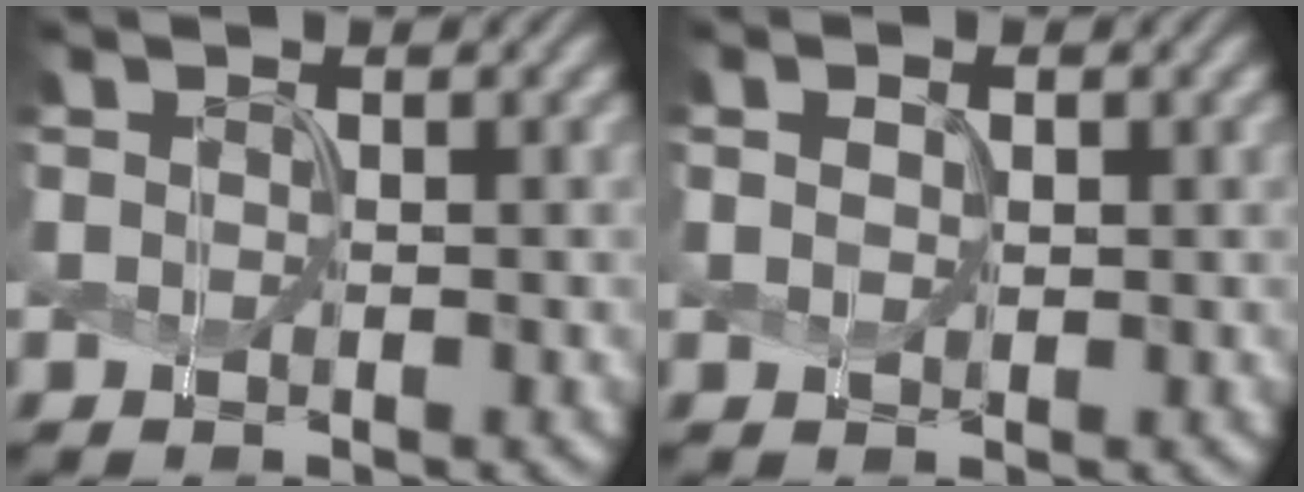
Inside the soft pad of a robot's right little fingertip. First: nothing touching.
{"total": 0.8, "force": [0.1, 0.5, 0.6], "torque": [-0.015, 0.000, 0.011]}